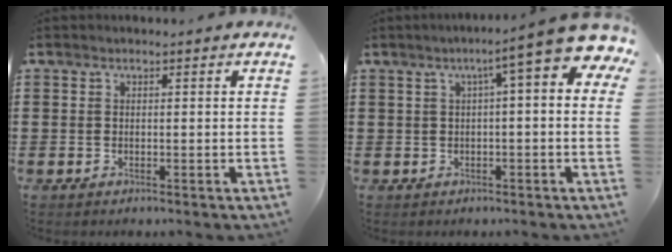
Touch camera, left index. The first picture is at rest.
{"total": 7.0, "force": [3.3, 0.5, 6.2], "torque": [-0.104, -0.018, 0.048]}